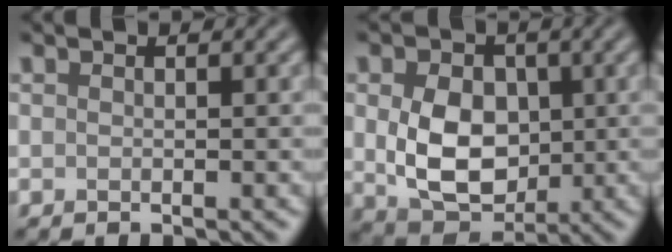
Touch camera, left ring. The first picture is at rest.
{"total": 7.2, "force": [0.2, 5.3, 4.8], "torque": [-0.097, -0.011, 0.011]}